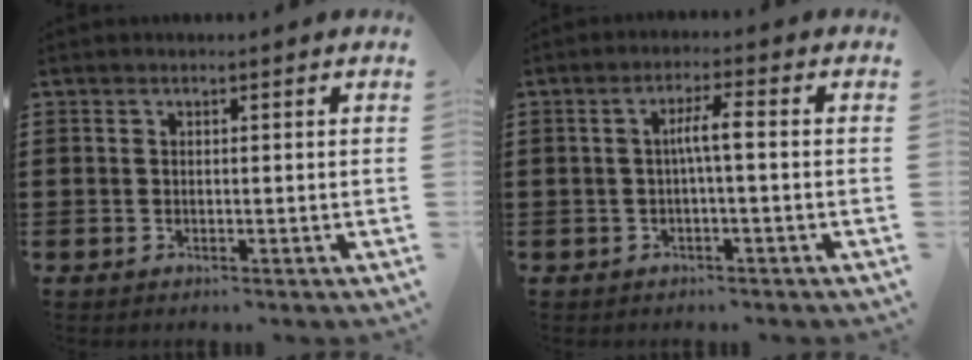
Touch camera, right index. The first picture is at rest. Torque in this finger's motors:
{"motor_torque": [0.74, -0.41, 0.41, 0.13]}